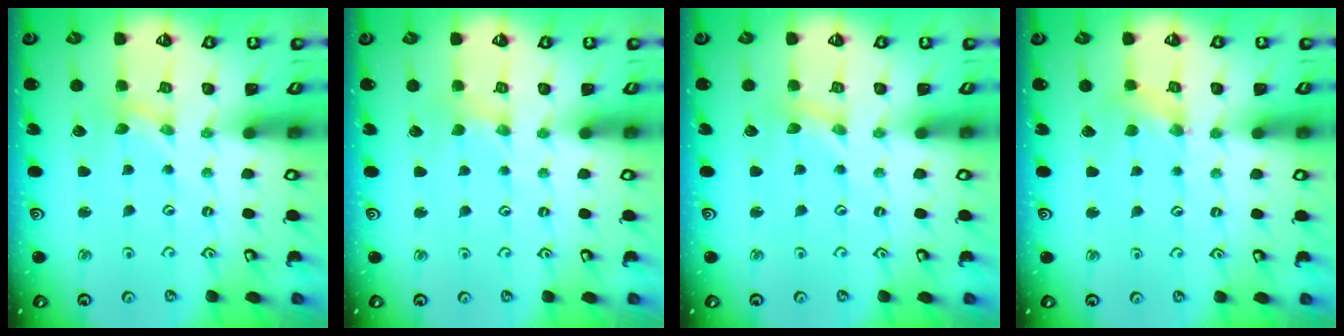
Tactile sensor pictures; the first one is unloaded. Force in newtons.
{"total": 0.0}
{"total": 0.0}
{"total": 1.4, "press": 1.3, "slide": 0.3}